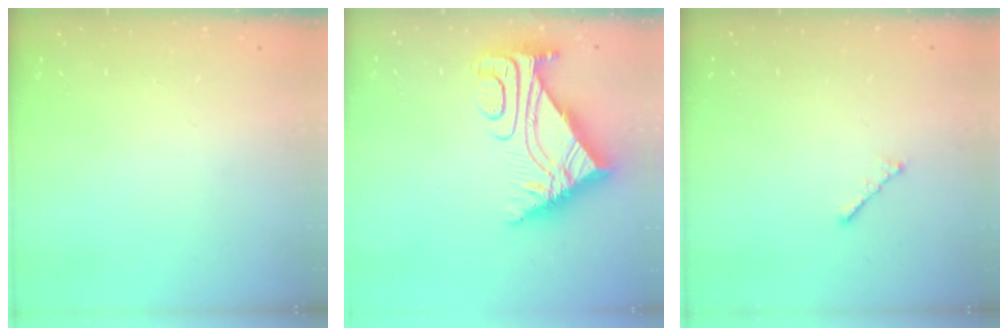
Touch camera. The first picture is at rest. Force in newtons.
{"total": 8.9, "press": 8.8, "slide": 0.9}
{"total": 1.9, "press": 1.8, "slide": 0.5}